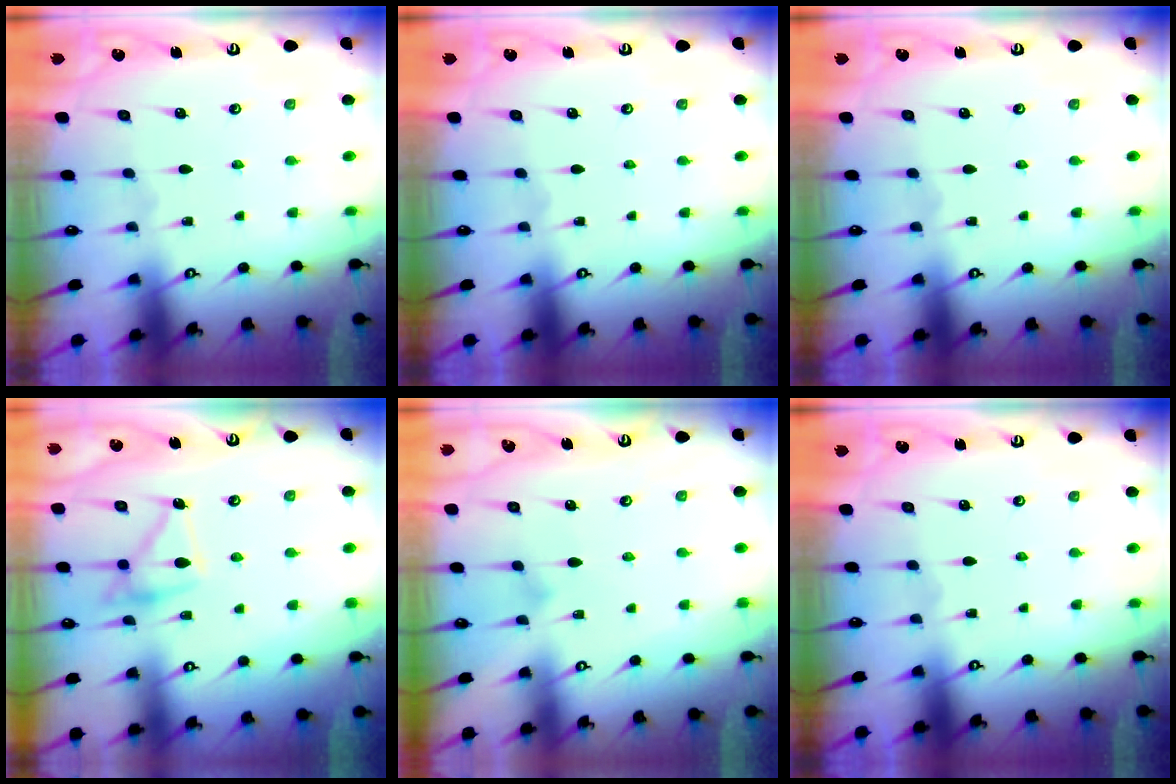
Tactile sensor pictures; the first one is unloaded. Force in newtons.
{"total": 0.0}
{"total": 0.0}
{"total": 14.8, "press": 14.8, "slide": 0.9}
{"total": 6.9, "press": 6.9, "slide": 0.4}
{"total": 0.0}